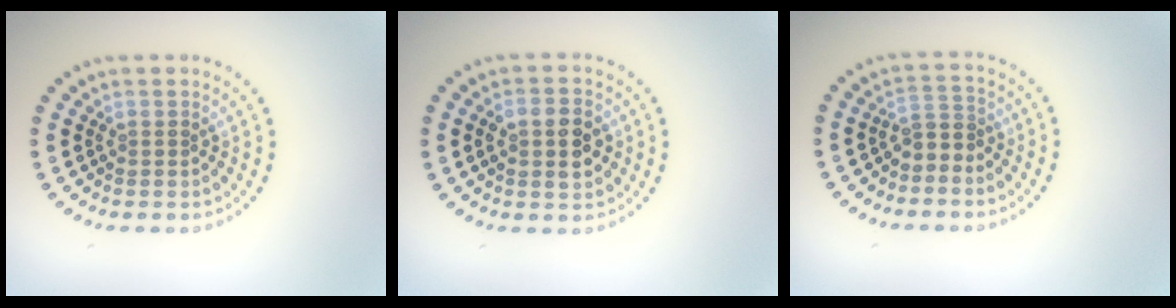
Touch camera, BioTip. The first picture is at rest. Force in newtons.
{"total": 3.8, "press": 3.8, "slide": 0.3}
{"total": 2.0, "press": 1.6, "slide": 1.1}